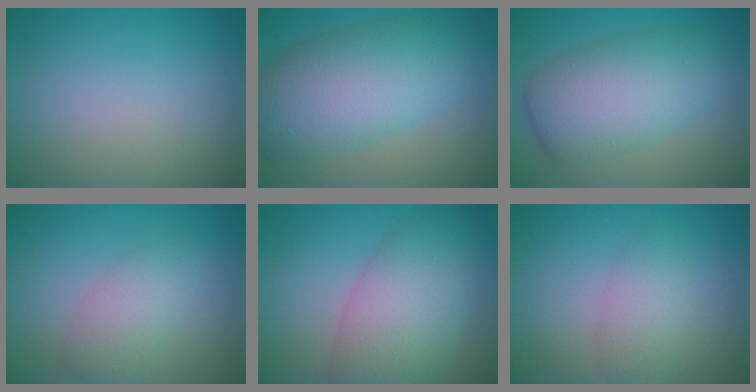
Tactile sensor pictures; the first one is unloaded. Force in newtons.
{"total": 9.7, "press": 9.7, "slide": 0.3}
{"total": 7.4, "press": 7.4, "slide": 0.3}
{"total": 3.1, "press": 3.1, "slide": 0.0}
{"total": 7.8, "press": 7.8, "slide": 0.3}
{"total": 2.7, "press": 2.7, "slide": 0.2}